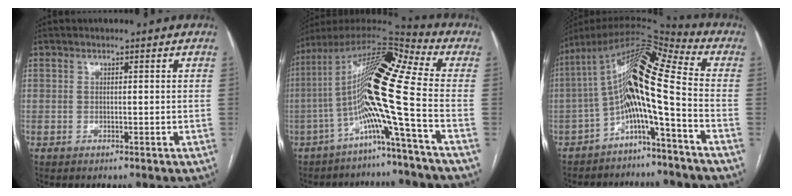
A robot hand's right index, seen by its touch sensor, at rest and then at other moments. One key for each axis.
{"total": 16.0, "fx": -4.0, "fy": -1.6, "fz": 15.4, "tx": -0.287, "ty": 0.022, "tz": -0.091}
{"total": 13.8, "fx": -3.8, "fy": 0.7, "fz": 13.3, "tx": -0.231, "ty": 0.041, "tz": -0.070}